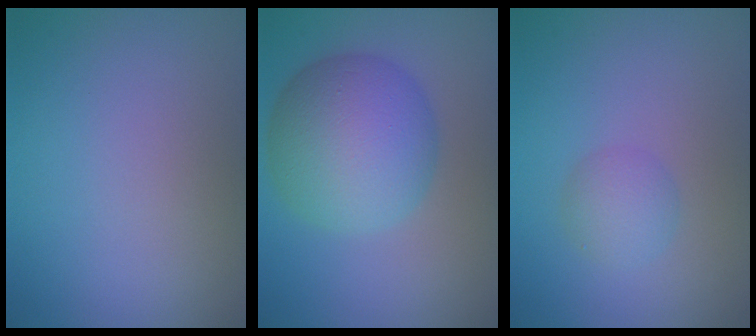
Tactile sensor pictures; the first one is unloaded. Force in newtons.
{"total": 8.7, "press": 8.7, "slide": 0.2}
{"total": 2.1, "press": 2.1, "slide": 0.0}